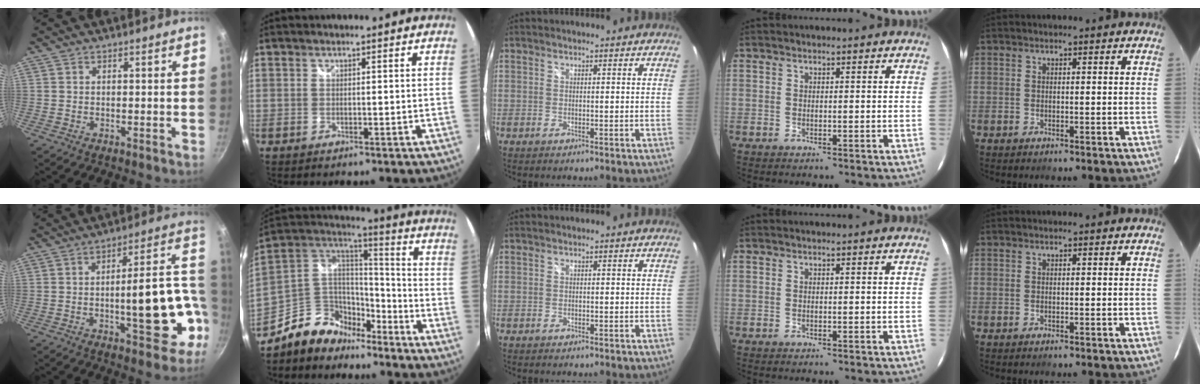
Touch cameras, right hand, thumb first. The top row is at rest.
{"thumb": {"total": 17.1, "force": [-4.3, 6.2, 15.3], "torque": [-0.181, 0.040, -0.054]}, "index": {"total": 13.7, "force": [-9.3, 9.1, 4.2], "torque": [-0.105, 0.051, -0.158]}}